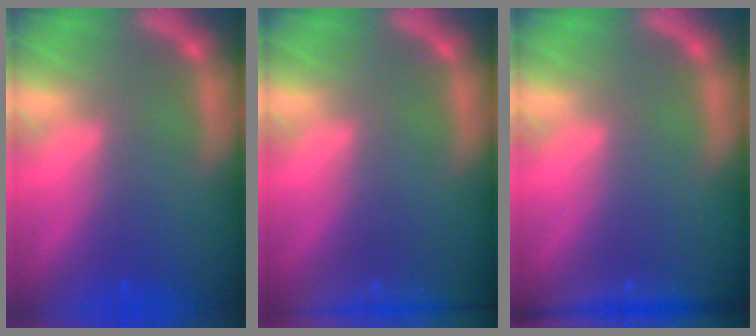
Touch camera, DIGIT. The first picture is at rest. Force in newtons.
{"total": 7.4}
{"total": 3.5}